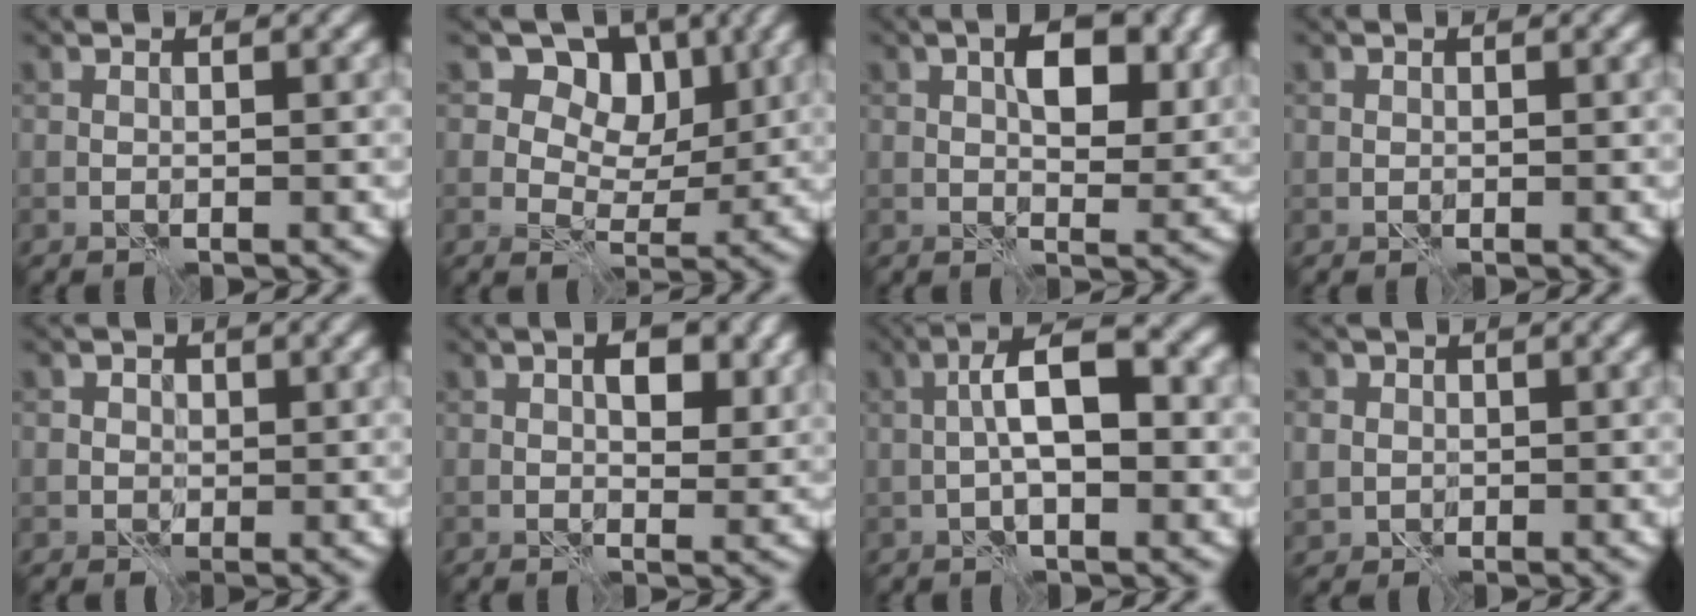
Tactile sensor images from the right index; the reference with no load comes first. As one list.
[{"total": 7.3, "force": [3.5, 5.4, 3.5], "torque": [-0.050, -0.010, 0.054]}, {"total": 5.6, "force": [1.6, 2.8, 4.6], "torque": [-0.063, -0.001, 0.024]}, {"total": 0.6, "force": [0.2, 0.6, 0.1], "torque": [0.001, 0.000, 0.005]}, {"total": 2.0, "force": [0.5, 1.9, 0.7], "torque": [0.003, 0.005, 0.000]}, {"total": 3.8, "force": [0.9, 2.1, 3.1], "torque": [-0.043, -0.003, 0.014]}, {"total": 6.9, "force": [0.1, 2.6, 6.3], "torque": [-0.109, 0.013, -0.006]}, {"total": 3.7, "force": [0.8, 3.4, 1.1], "torque": [-0.018, 0.009, 0.004]}]